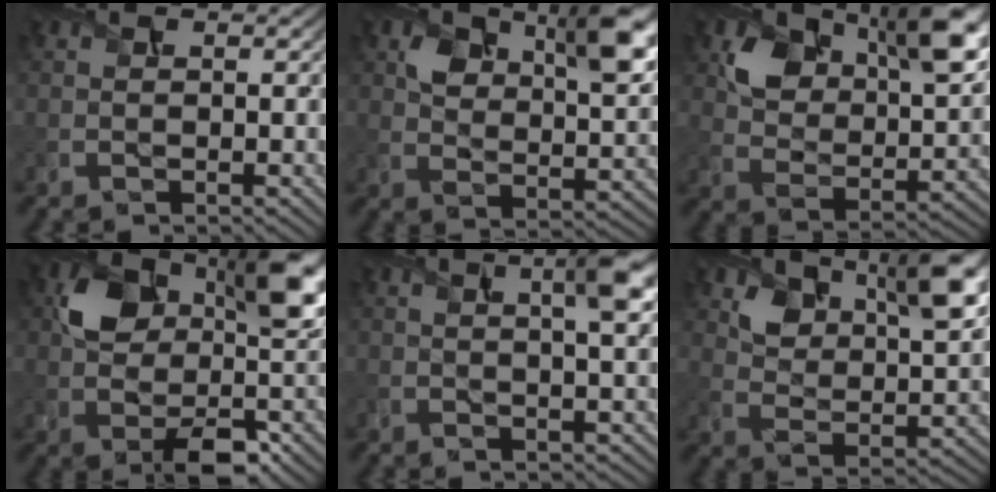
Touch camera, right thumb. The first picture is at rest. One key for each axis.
{"total": 8.7, "fx": 4.1, "fy": 5.0, "fz": 5.9, "tx": -0.101, "ty": -0.013, "tz": 0.071}
{"total": 10.3, "fx": 5.1, "fy": 6.4, "fz": 6.2, "tx": -0.122, "ty": -0.015, "tz": 0.091}
{"total": 11.5, "fx": 1.0, "fy": 7.6, "fz": 8.6, "tx": -0.149, "ty": -0.010, "tz": 0.018}
{"total": 4.9, "fx": 1.7, "fy": 1.0, "fz": 4.5, "tx": -0.072, "ty": 0.008, "tz": 0.027}
{"total": 8.7, "fx": 5.0, "fy": 4.8, "fz": 5.4, "tx": -0.099, "ty": -0.018, "tz": 0.088}